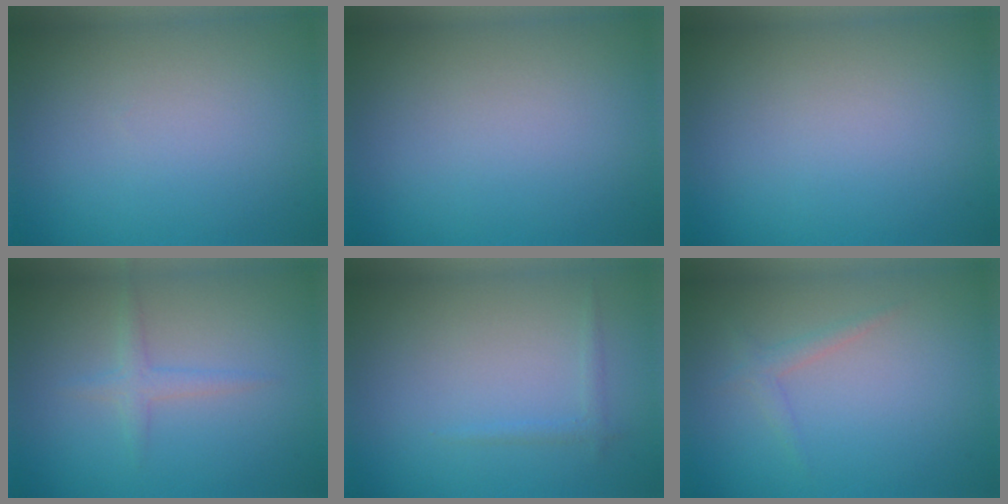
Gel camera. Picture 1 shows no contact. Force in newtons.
{"total": 0.0}
{"total": 0.0}
{"total": 1.5, "press": 1.5, "slide": 0.1}
{"total": 0.9, "press": 0.9, "slide": 0.1}
{"total": 1.2, "press": 1.2, "slide": 0.0}